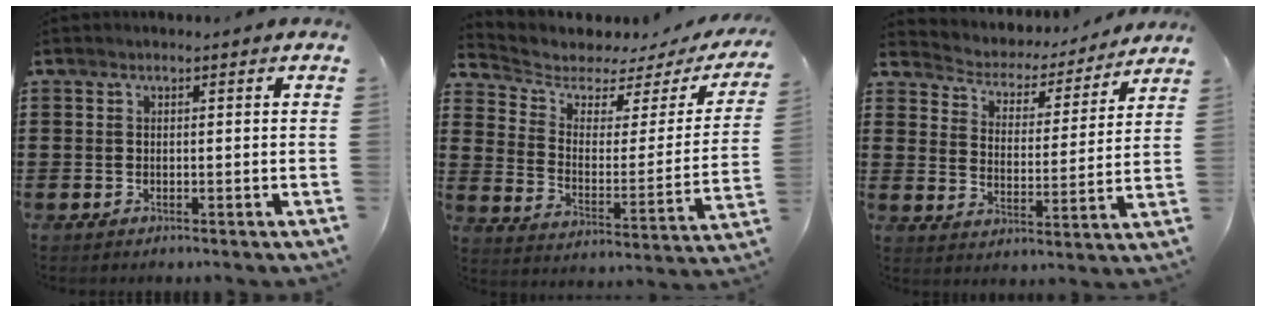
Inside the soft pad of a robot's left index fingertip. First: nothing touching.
{"total": 3.9, "force": [3.2, 1.9, 1.2], "torque": [-0.050, -0.023, 0.049]}
{"total": 3.4, "force": [3.3, 0.9, -0.1], "torque": [-0.023, -0.028, 0.048]}